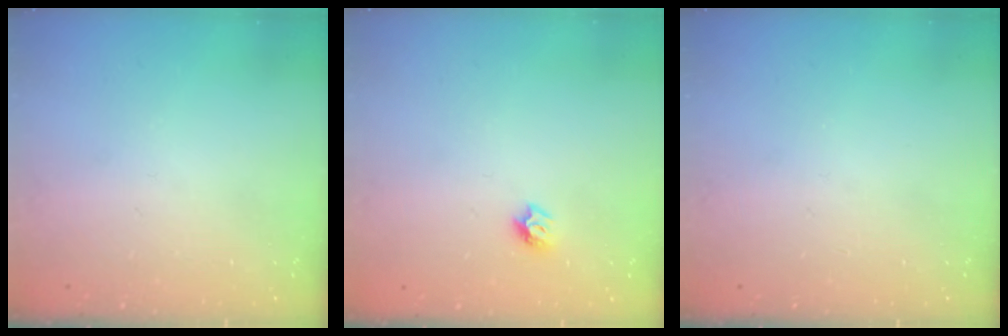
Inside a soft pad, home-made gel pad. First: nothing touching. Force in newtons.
{"total": 5.6, "press": 5.6, "slide": 0.7}
{"total": 0.0}